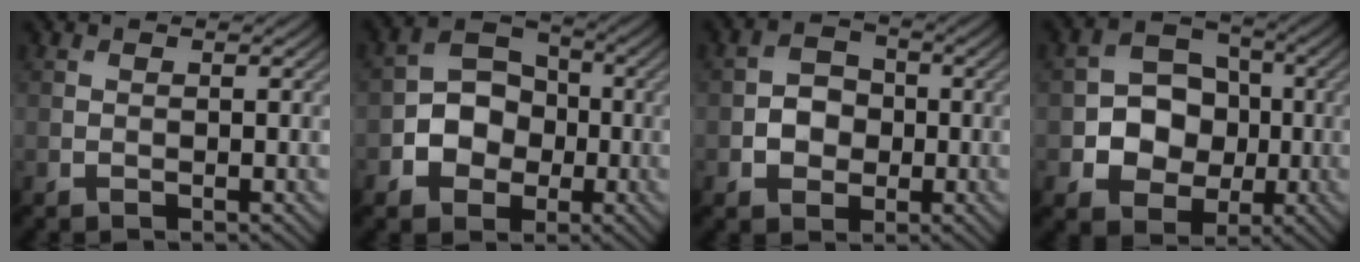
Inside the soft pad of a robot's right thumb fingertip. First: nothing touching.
{"total": 6.4, "force": [-1.8, 5.3, 3.2], "torque": [-0.057, 0.004, -0.050]}
{"total": 3.8, "force": [-0.7, 3.3, 1.9], "torque": [-0.028, 0.001, -0.020]}
{"total": 8.3, "force": [-1.0, 6.9, 4.4], "torque": [-0.080, -0.003, -0.042]}